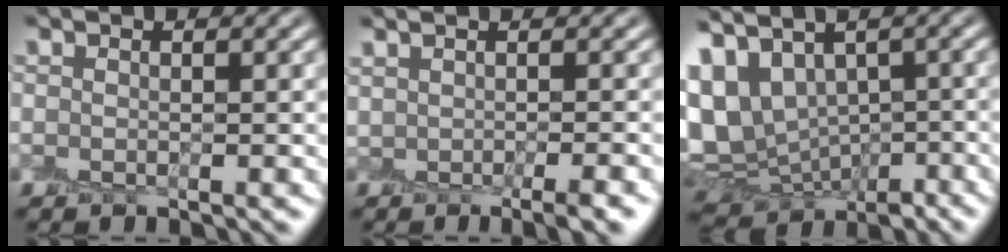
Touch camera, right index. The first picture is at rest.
{"total": 3.1, "force": [-1.2, 0.8, 2.8], "torque": [-0.027, -0.004, -0.008]}
{"total": 9.8, "force": [0.7, 7.1, 6.6], "torque": [-0.144, 0.004, 0.031]}